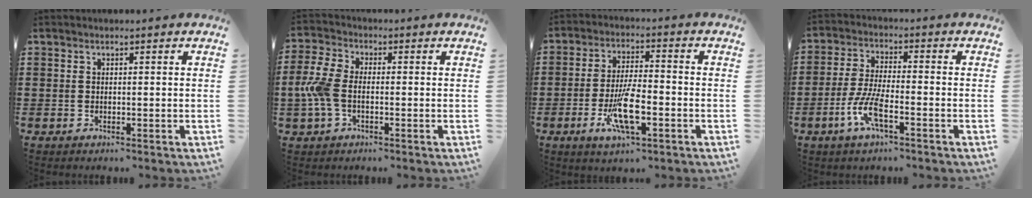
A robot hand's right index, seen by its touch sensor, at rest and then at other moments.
{"total": 6.1, "force": [-1.1, 3.4, 4.9], "torque": [-0.129, -0.003, -0.029]}
{"total": 8.9, "force": [-3.1, 2.5, 8.0], "torque": [-0.166, -0.015, -0.057]}
{"total": 6.6, "force": [-3.2, 1.4, 5.6], "torque": [-0.130, -0.016, -0.063]}